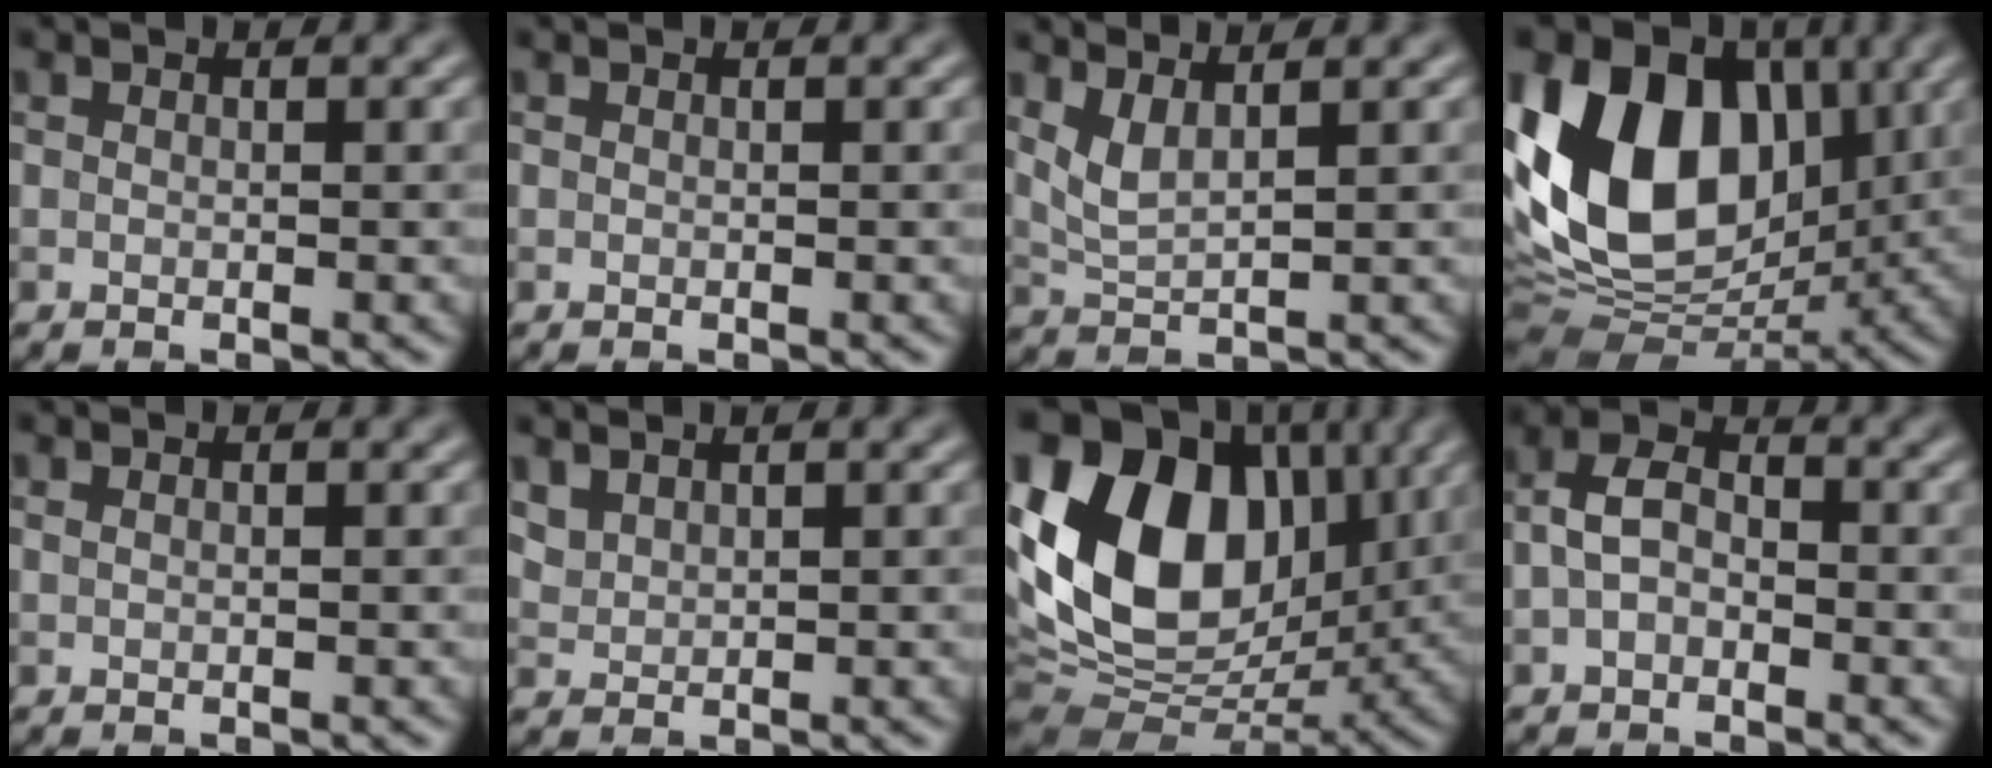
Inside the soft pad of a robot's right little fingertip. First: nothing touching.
{"total": 0.0}
{"total": 2.3, "force": [1.5, 0.6, 1.7], "torque": [-0.038, -0.006, 0.034]}
{"total": 15.4, "force": [2.4, 10.8, 10.8], "torque": [-0.201, 0.017, 0.024]}
{"total": 0.0}
{"total": 1.7, "force": [1.5, 0.8, 0.6], "torque": [-0.018, 0.002, 0.036]}
{"total": 17.1, "force": [3.7, 12.0, 11.6], "torque": [-0.232, 0.023, 0.055]}
{"total": 3.0, "force": [-0.9, 2.0, 2.1], "torque": [-0.040, 0.014, -0.025]}